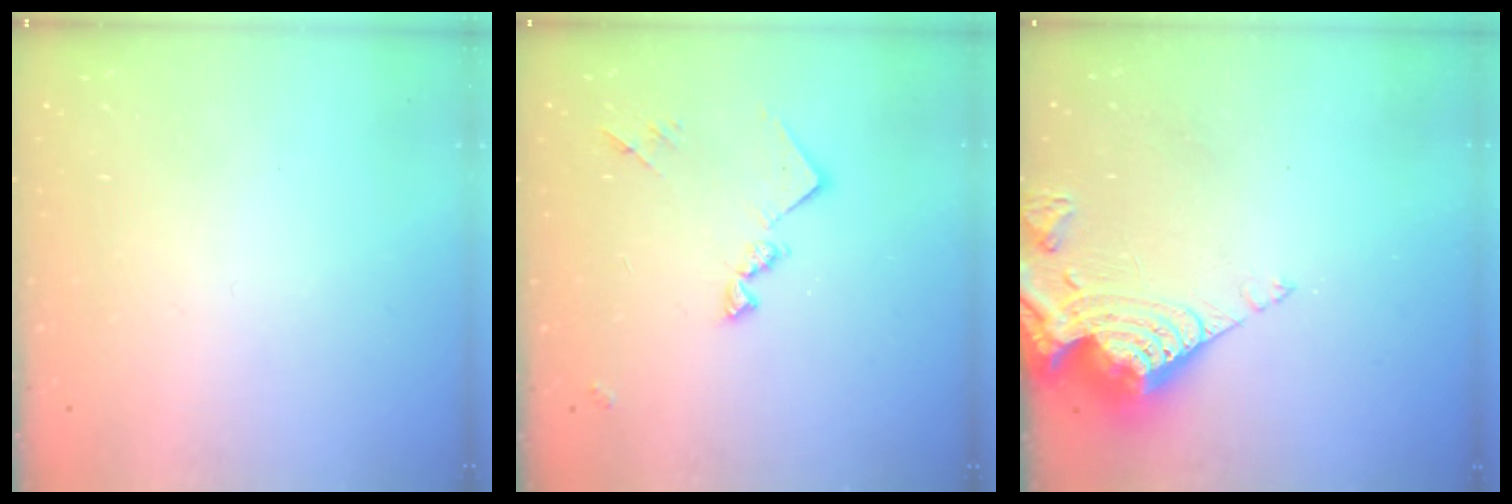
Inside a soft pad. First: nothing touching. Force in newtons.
{"total": 11.9, "press": 11.9, "slide": 0.6}
{"total": 14.0, "press": 13.9, "slide": 1.6}